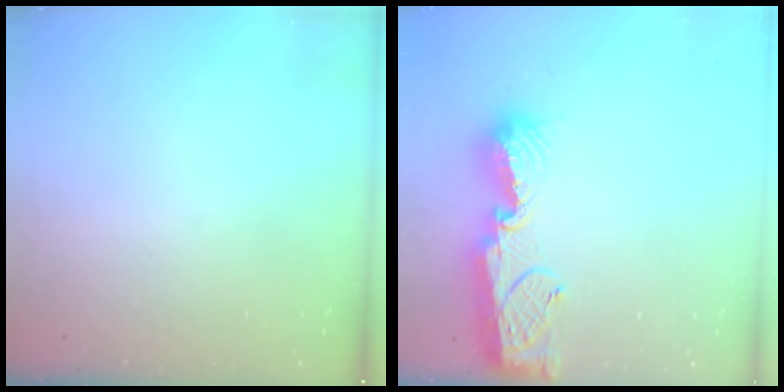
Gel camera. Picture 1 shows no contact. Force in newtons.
{"total": 15.7, "press": 15.6, "slide": 1.3}